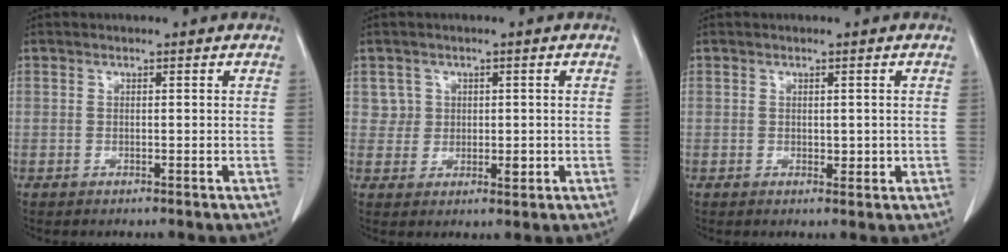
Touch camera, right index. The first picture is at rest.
{"total": 3.1, "force": [0.8, 3.0, 0.6], "torque": [0.000, -0.002, 0.013]}
{"total": 1.6, "force": [0.0, 1.0, 1.2], "torque": [-0.014, -0.002, 0.002]}